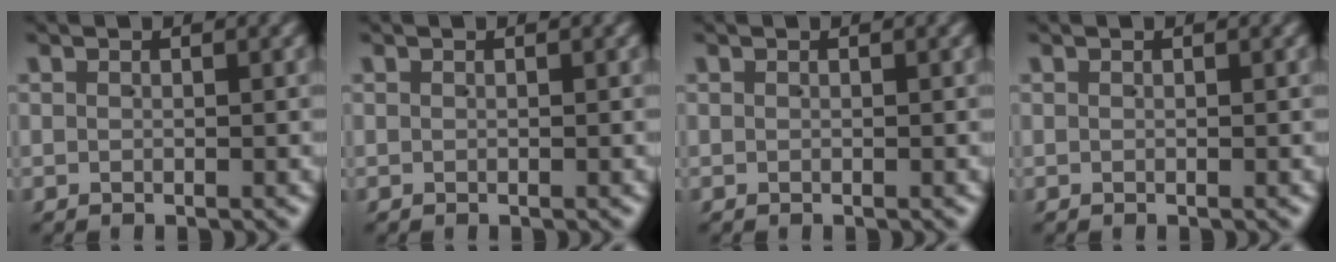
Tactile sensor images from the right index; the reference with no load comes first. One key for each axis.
{"total": 0.0}
{"total": 0.0}
{"total": 0.0}